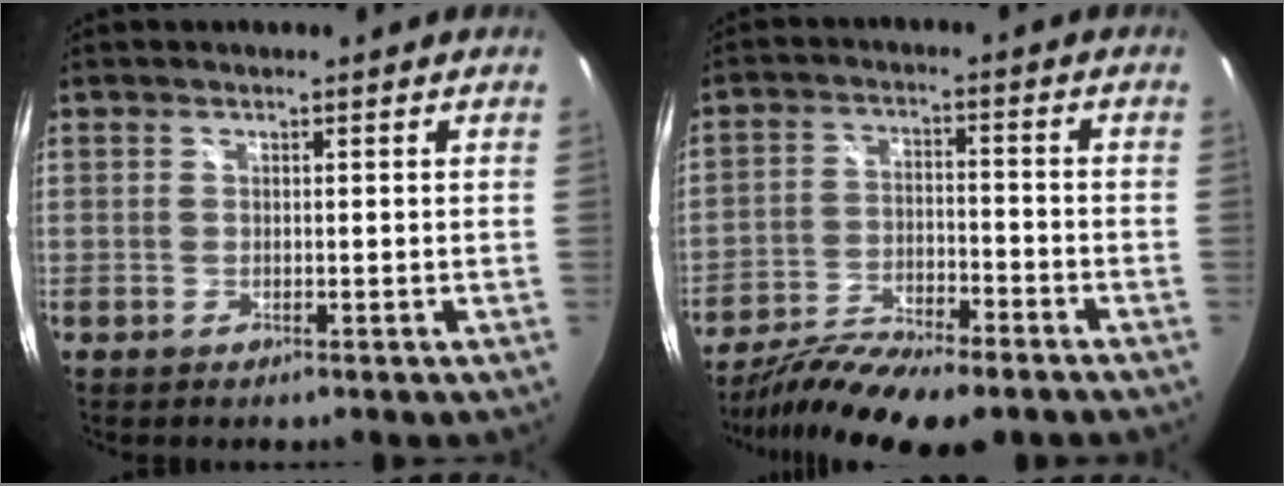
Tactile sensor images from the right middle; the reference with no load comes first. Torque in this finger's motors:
{"motor_torque": [1.70, -0.43, 0.47, 0.06]}